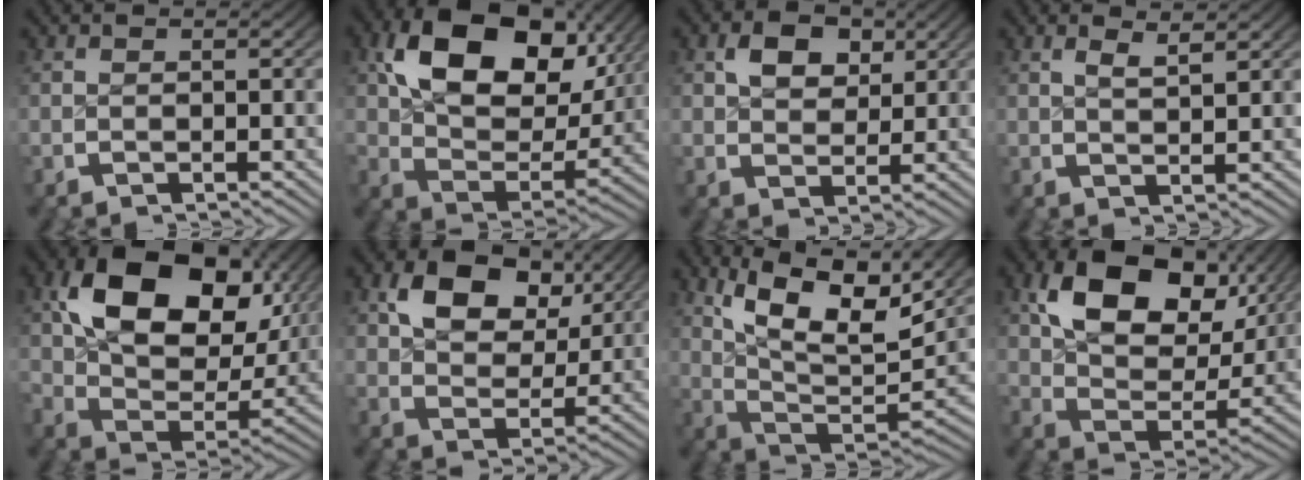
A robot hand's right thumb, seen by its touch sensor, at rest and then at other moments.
{"total": 15.2, "force": [4.7, 9.2, 11.1], "torque": [-0.202, -0.017, 0.078]}
{"total": 3.9, "force": [1.6, 2.6, 2.4], "torque": [-0.037, -0.007, 0.031]}
{"total": 2.0, "force": [1.7, 0.0, 1.1], "torque": [-0.018, -0.002, 0.038]}
{"total": 16.7, "force": [4.8, 10.5, 12.1], "torque": [-0.222, -0.016, 0.079]}
{"total": 7.8, "force": [3.2, 4.9, 5.2], "torque": [-0.098, -0.016, 0.057]}
{"total": 15.4, "force": [4.0, 8.9, 11.9], "torque": [-0.208, -0.018, 0.061]}
{"total": 13.0, "force": [4.6, 7.9, 9.3], "torque": [-0.163, -0.011, 0.073]}